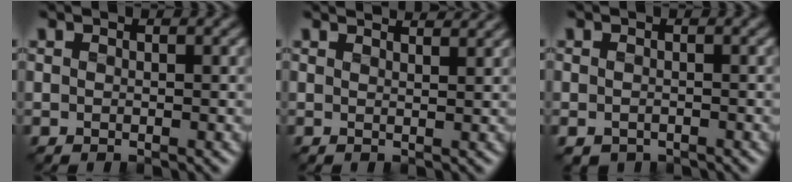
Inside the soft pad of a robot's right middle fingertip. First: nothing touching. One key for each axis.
{"total": 3.1, "fx": 2.8, "fy": 0.6, "fz": 1.2, "tx": -0.007, "ty": 0.010, "tz": 0.017}
{"total": 1.1, "fx": -0.9, "fy": 0.6, "fz": 0.3, "tx": -0.007, "ty": -0.010, "tz": -0.018}